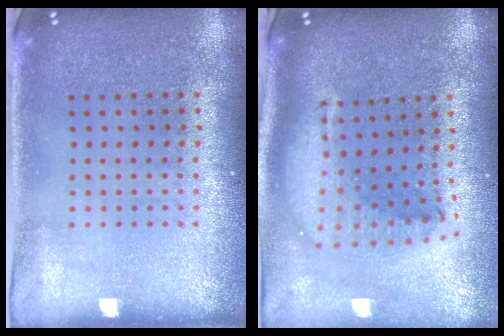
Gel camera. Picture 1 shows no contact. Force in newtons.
{"total": 2.2, "press": 1.7, "slide": 1.4}